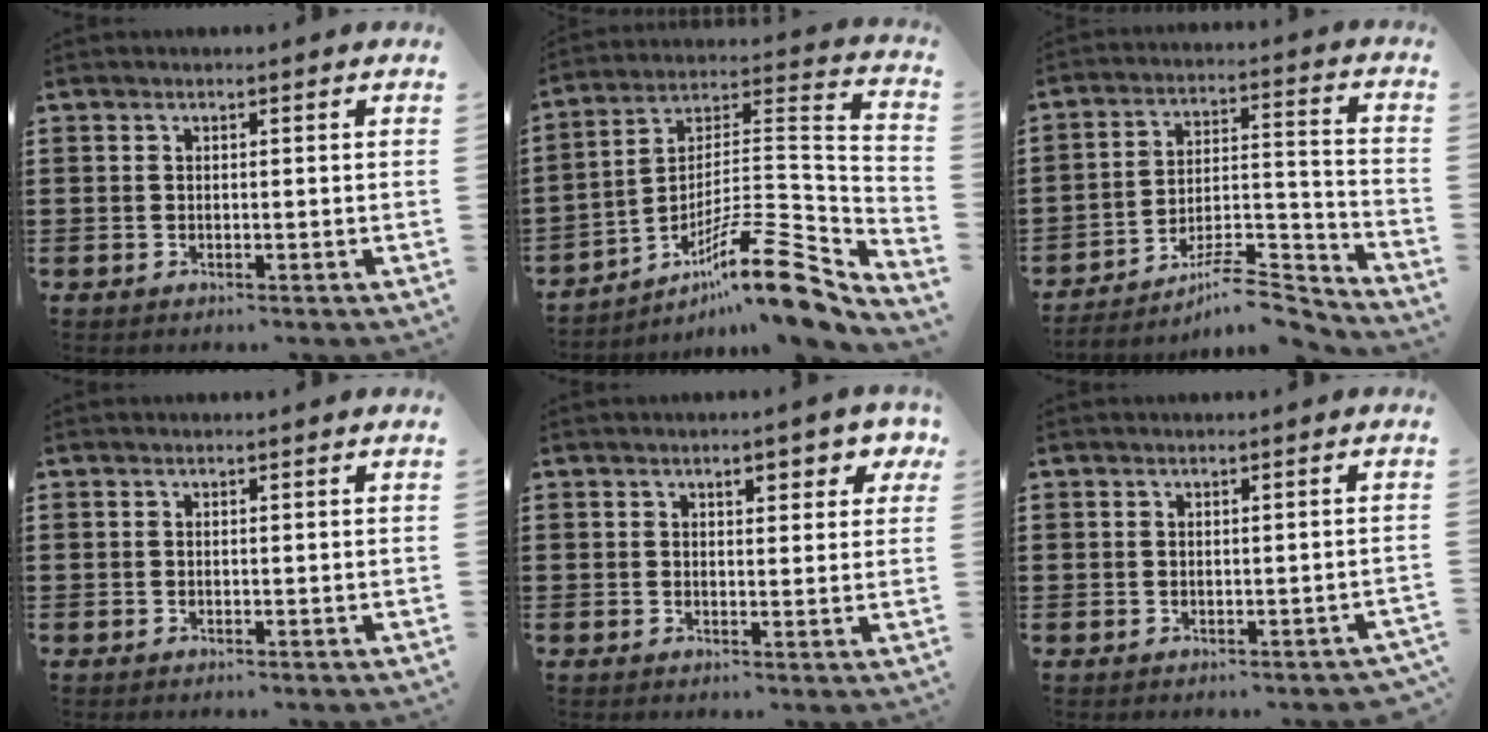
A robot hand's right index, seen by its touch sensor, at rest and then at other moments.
{"total": 14.3, "force": [-9.7, 2.7, 10.2], "torque": [-0.147, 0.021, -0.176]}
{"total": 8.2, "force": [-6.8, 2.0, 4.0], "torque": [-0.052, 0.014, -0.126]}
{"total": 0.0}
{"total": 3.5, "force": [2.0, 1.4, 2.4], "torque": [-0.030, 0.001, 0.028]}
{"total": 0.6, "force": [-0.3, 0.5, 0.0], "torque": [-0.002, 0.000, -0.007]}